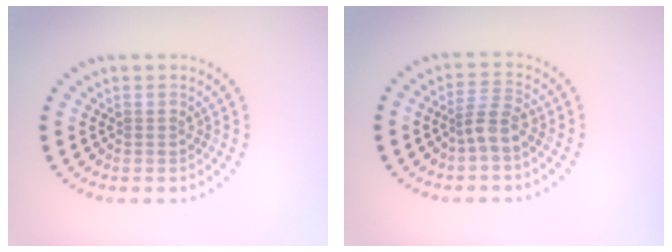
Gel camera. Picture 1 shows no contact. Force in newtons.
{"total": 2.3, "press": 1.8, "slide": 1.5}